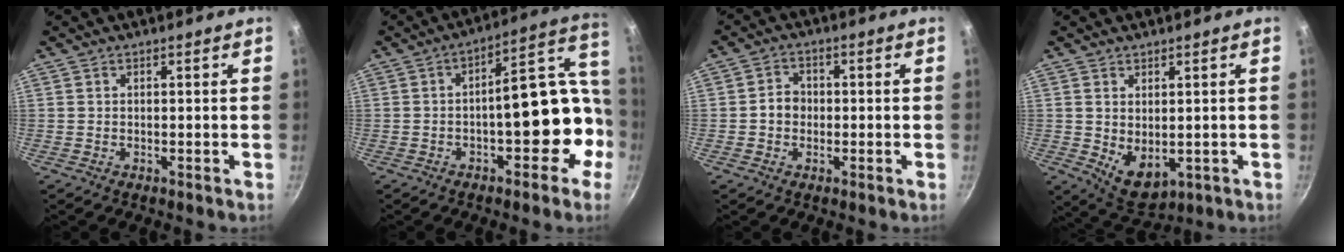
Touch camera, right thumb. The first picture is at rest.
{"total": 16.0, "force": [-2.9, 8.3, 13.4], "torque": [-0.092, 0.078, -0.035]}
{"total": 3.9, "force": [-0.4, 3.4, 1.9], "torque": [-0.007, 0.012, -0.011]}
{"total": 6.6, "force": [0.2, 4.2, 5.1], "torque": [-0.068, -0.022, 0.023]}